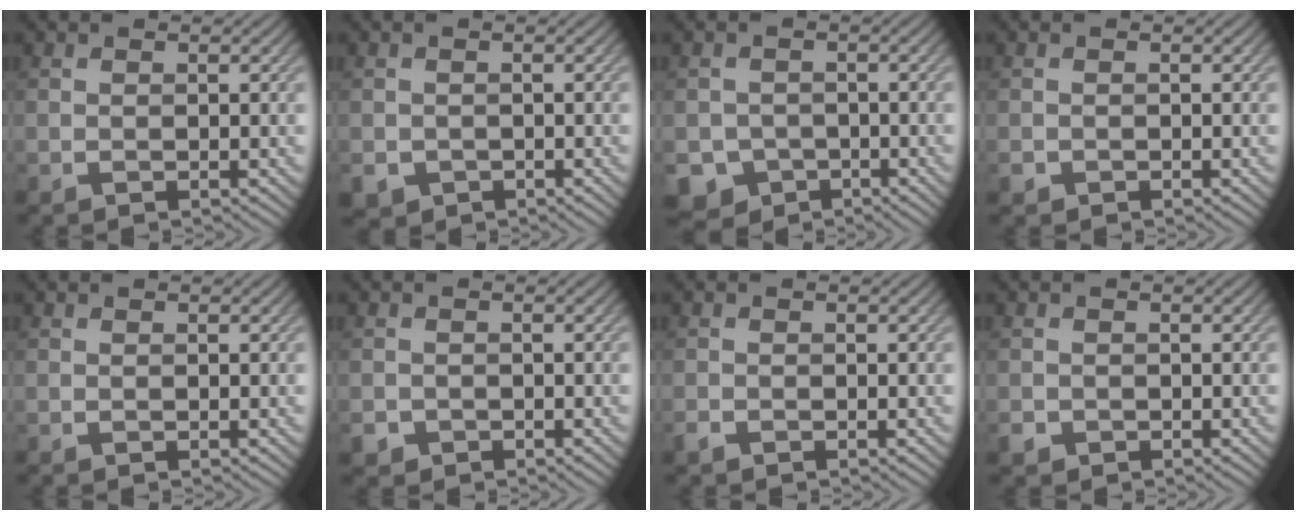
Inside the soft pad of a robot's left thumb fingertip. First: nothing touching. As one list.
[{"total": 2.5, "force": [-1.2, 2.2, 0.5], "torque": [-0.014, -0.015, -0.025]}, {"total": 5.3, "force": [-3.1, 4.2, 1.2], "torque": [-0.017, -0.009, -0.057]}, {"total": 1.1, "force": [-0.7, 0.8, 0.3], "torque": [-0.007, -0.006, -0.017]}, {"total": 0.0}, {"total": 2.0, "force": [-1.2, 1.5, 0.5], "torque": [-0.008, -0.008, -0.028]}, {"total": 0.9, "force": [-0.7, 0.4, 0.3], "torque": [-0.009, -0.003, -0.018]}, {"total": 1.3, "force": [-0.8, 1.0, 0.3], "torque": [-0.007, -0.006, -0.019]}]